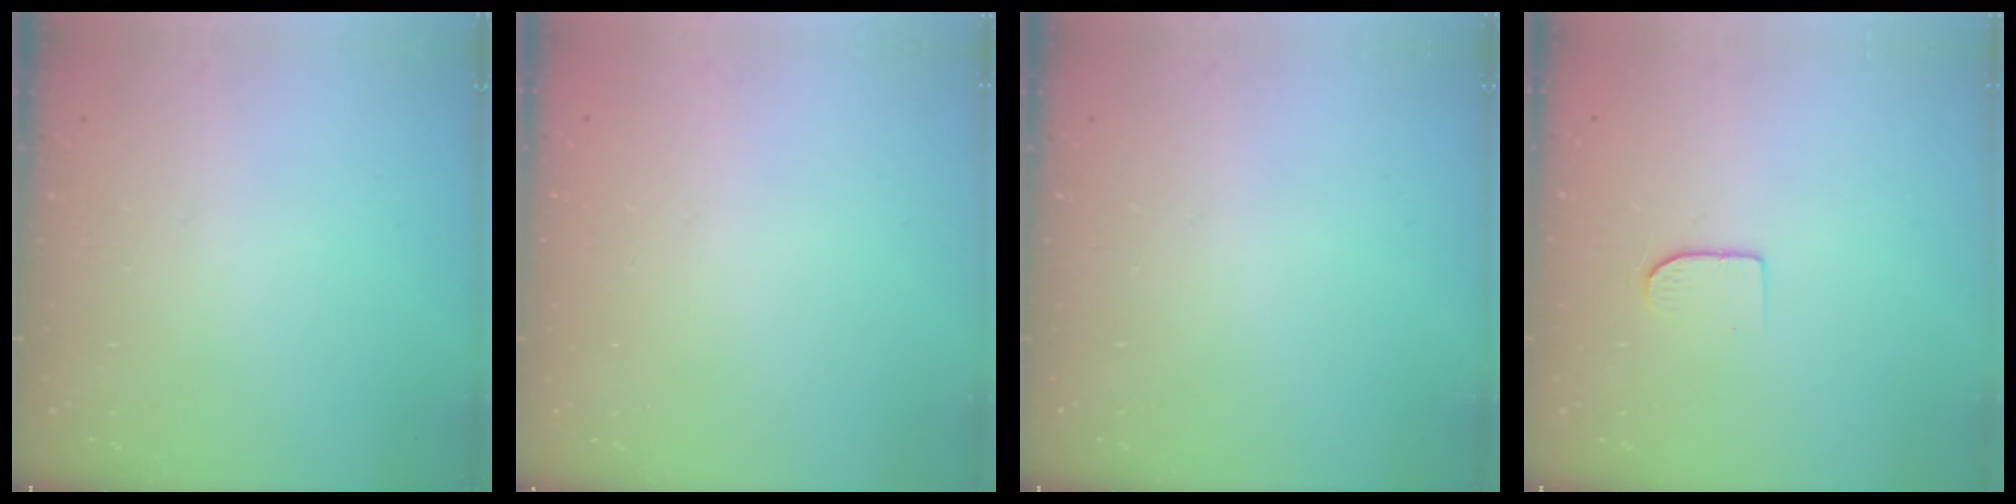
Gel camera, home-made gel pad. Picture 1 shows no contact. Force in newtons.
{"total": 0.0}
{"total": 0.0}
{"total": 6.0, "press": 5.9, "slide": 0.6}